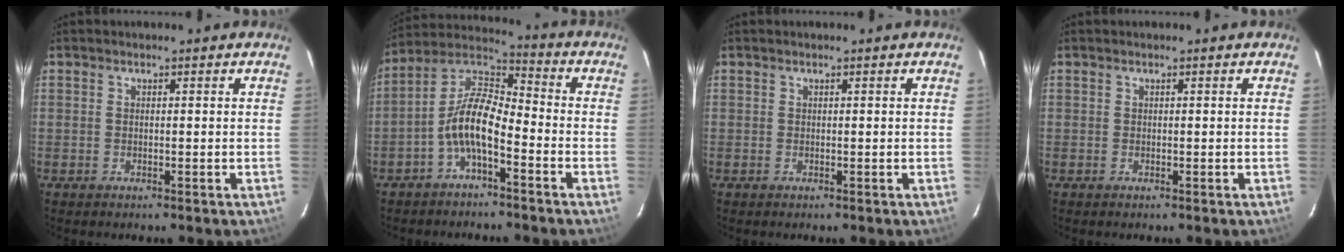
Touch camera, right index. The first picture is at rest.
{"total": 9.5, "force": [-4.4, 3.4, 7.7], "torque": [-0.166, 0.017, -0.088]}
{"total": 0.0}
{"total": 0.0}